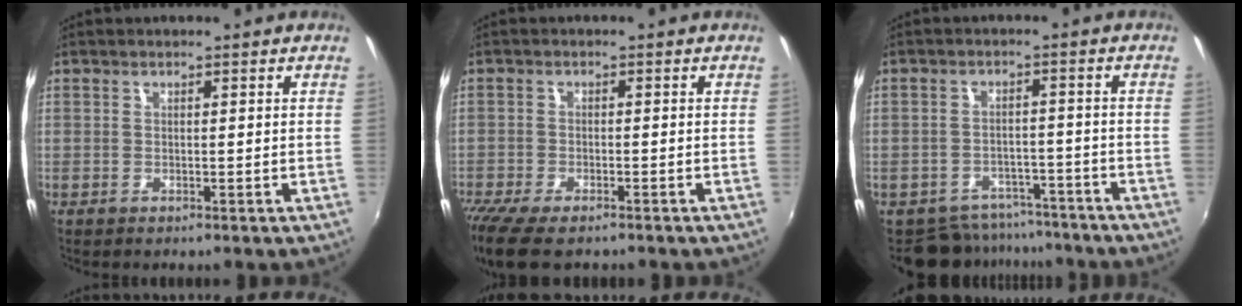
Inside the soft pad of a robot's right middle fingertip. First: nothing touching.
{"total": 10.0, "force": [-7.7, 3.0, 5.6], "torque": [-0.139, -0.045, -0.140]}
{"total": 8.4, "force": [-7.1, 4.3, 0.9], "torque": [-0.021, 0.013, -0.093]}